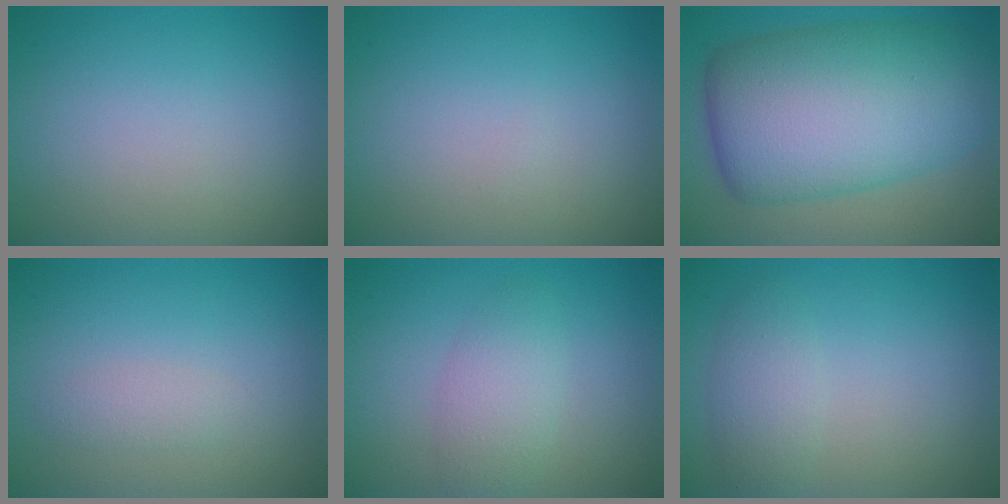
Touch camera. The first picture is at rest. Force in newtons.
{"total": 0.0}
{"total": 13.3, "press": 13.3, "slide": 0.1}
{"total": 1.2, "press": 1.2, "slide": 0.1}
{"total": 2.8, "press": 2.8, "slide": 0.2}
{"total": 2.3, "press": 2.3, "slide": 0.0}